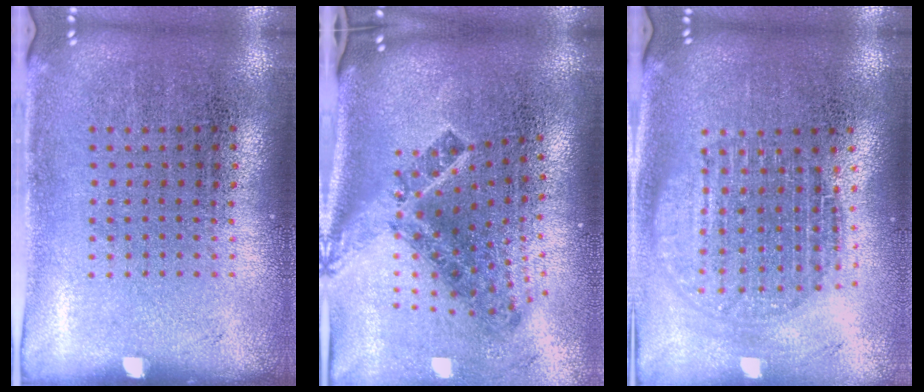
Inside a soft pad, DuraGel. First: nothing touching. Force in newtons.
{"total": 2.2, "press": 1.4, "slide": 1.7}
{"total": 1.8, "press": 1.6, "slide": 0.9}